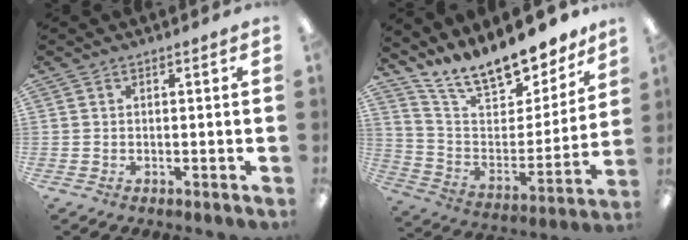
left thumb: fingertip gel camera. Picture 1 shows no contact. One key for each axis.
{"total": 16.0, "fx": 14.0, "fy": 5.0, "fz": 5.9, "tx": -0.110, "ty": -0.111, "tz": 0.245}